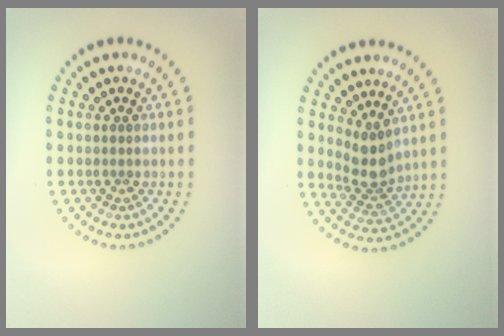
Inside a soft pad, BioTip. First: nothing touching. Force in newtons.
{"total": 2.9, "press": 2.2, "slide": 1.9}